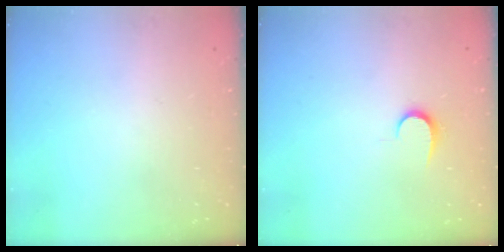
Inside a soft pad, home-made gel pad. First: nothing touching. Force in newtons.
{"total": 6.8, "press": 6.7, "slide": 0.6}